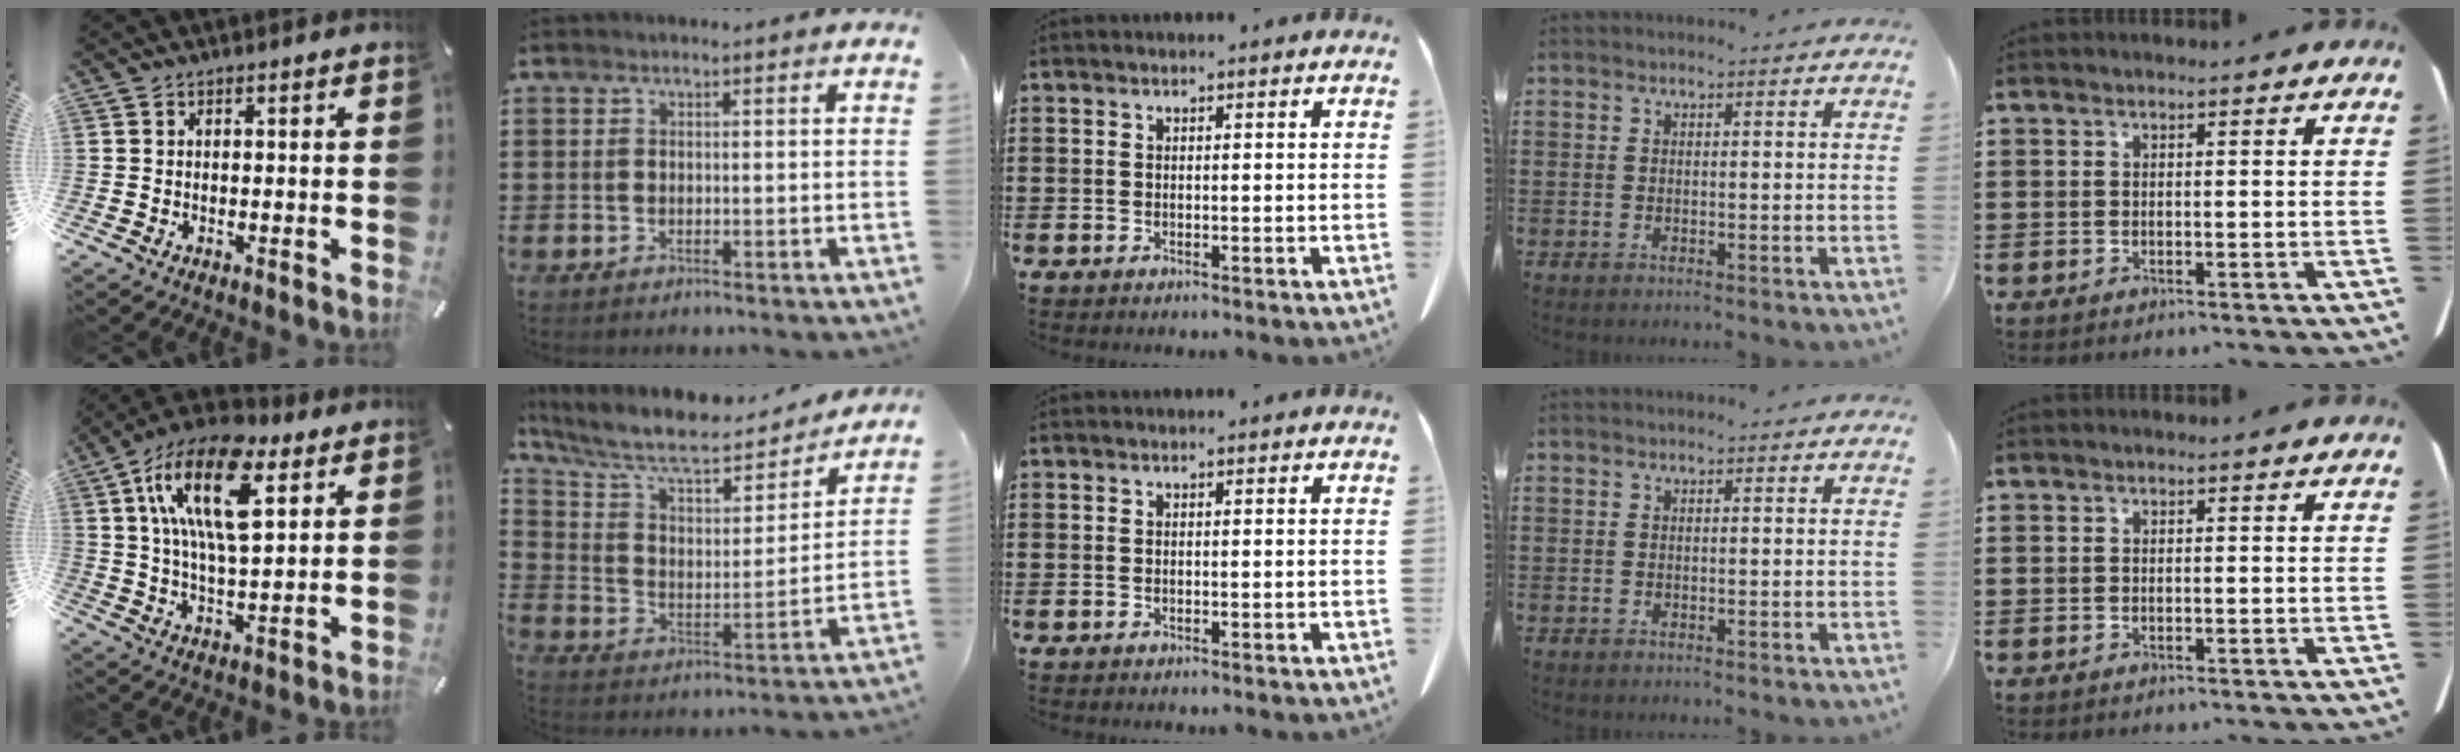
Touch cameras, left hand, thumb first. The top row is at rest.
{"thumb": {"total": 20.1, "force": [9.4, 9.3, 15.1], "torque": [-0.309, -0.023, 0.154]}, "index": {"total": 10.3, "force": [8.8, 2.2, 4.9], "torque": [-0.131, -0.051, 0.153]}}